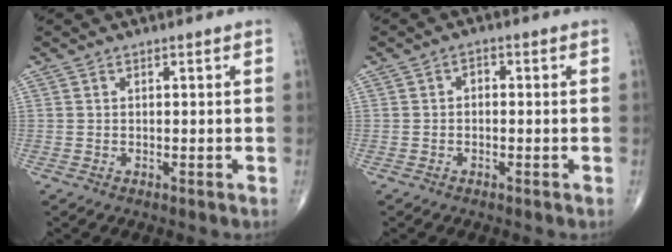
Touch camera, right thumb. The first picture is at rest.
{"total": 1.5, "force": [-0.1, 1.1, 1.1], "torque": [-0.009, 0.008, -0.007]}